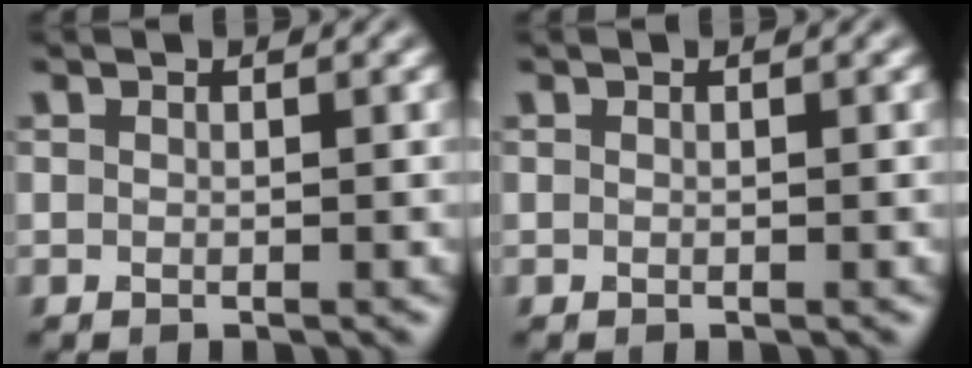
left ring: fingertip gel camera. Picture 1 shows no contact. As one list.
[{"total": 0.0}]